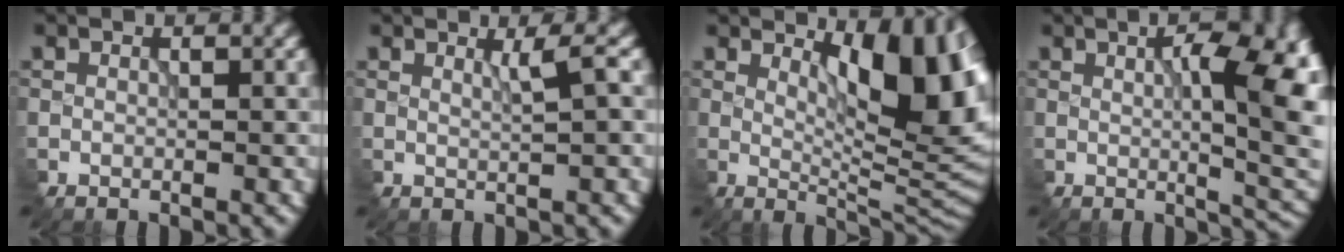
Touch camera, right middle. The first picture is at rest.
{"total": 1.5, "force": [0.6, 0.2, 1.3], "torque": [-0.020, 0.001, 0.010]}
{"total": 10.5, "force": [3.3, 4.0, 9.1], "torque": [-0.117, -0.007, 0.057]}
{"total": 9.9, "force": [1.1, 3.1, 9.3], "torque": [-0.115, 0.002, 0.024]}